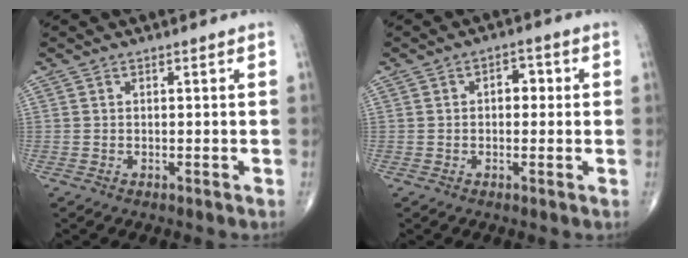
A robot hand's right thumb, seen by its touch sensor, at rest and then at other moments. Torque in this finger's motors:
{"motor_torque": [-0.15, 1.46, 0.36, 0.07, -0.01]}